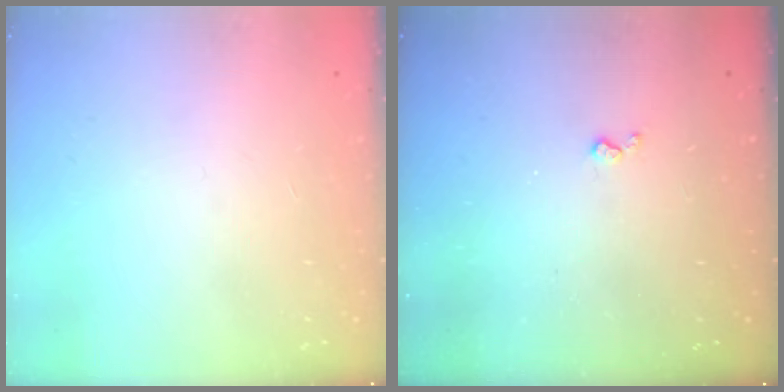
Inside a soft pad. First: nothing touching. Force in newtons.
{"total": 2.9, "press": 2.9, "slide": 0.5}